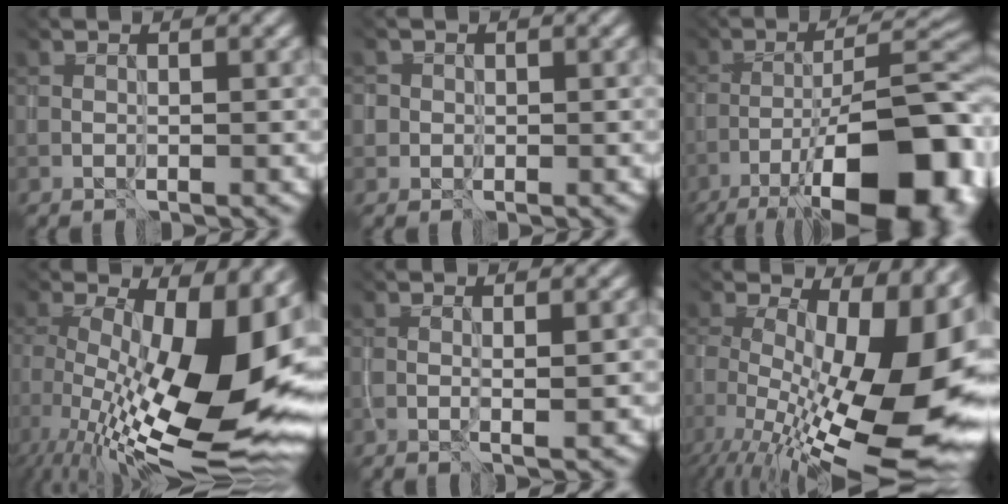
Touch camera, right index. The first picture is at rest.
{"total": 1.3, "force": [0.0, 1.2, -0.3], "torque": [0.010, 0.004, 0.000]}
{"total": 15.0, "force": [-9.4, 4.7, 10.7], "torque": [-0.170, 0.002, -0.126]}
{"total": 16.6, "force": [-1.6, 7.7, 14.6], "torque": [-0.212, -0.024, 0.007]}
{"total": 0.9, "force": [0.0, -0.2, 0.9], "torque": [-0.011, 0.012, -0.001]}
{"total": 15.3, "force": [-2.8, 7.0, 13.3], "torque": [-0.208, -0.030, -0.005]}